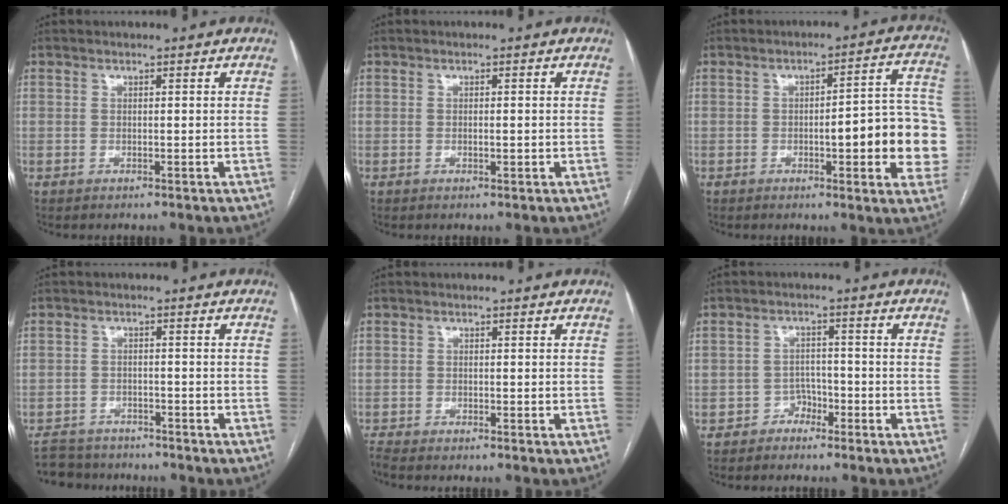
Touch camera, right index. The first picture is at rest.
{"total": 0.8, "force": [-0.2, 0.2, 0.7], "torque": [-0.013, -0.001, 0.000]}
{"total": 13.8, "force": [-2.3, 2.9, 13.3], "torque": [-0.128, 0.029, -0.025]}
{"total": 5.9, "force": [-5.4, 2.4, 0.2], "torque": [-0.001, -0.004, -0.090]}
{"total": 1.6, "force": [-1.5, -0.6, 0.1], "torque": [-0.007, -0.006, -0.031]}
{"total": 2.5, "force": [-1.8, 1.8, -0.3], "torque": [0.010, 0.010, -0.032]}